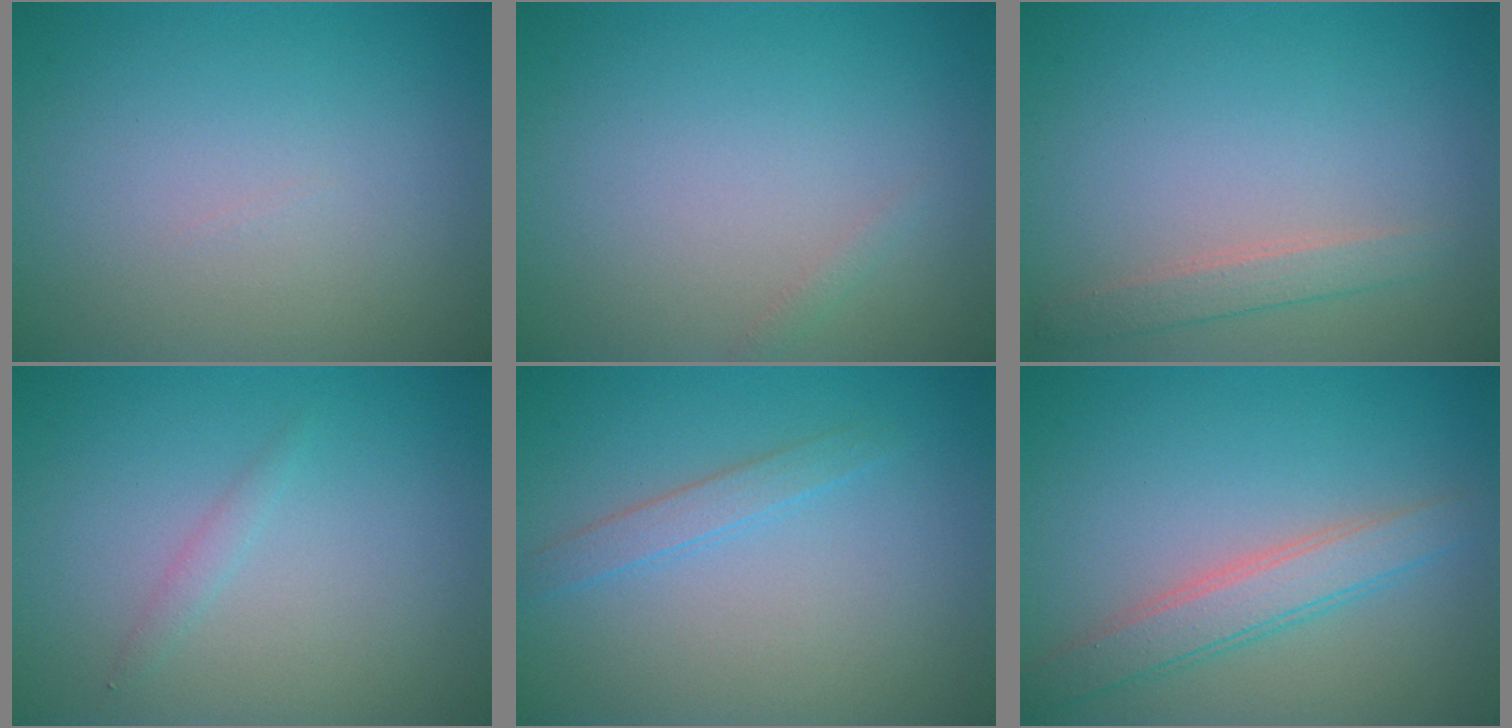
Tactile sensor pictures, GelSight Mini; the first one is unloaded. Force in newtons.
{"total": 0.6, "press": 0.6, "slide": 0.0}
{"total": 1.7, "press": 1.7, "slide": 0.1}
{"total": 0.8, "press": 0.8, "slide": 0.0}
{"total": 1.5, "press": 1.5, "slide": 0.1}
{"total": 3.3, "press": 3.3, "slide": 0.2}